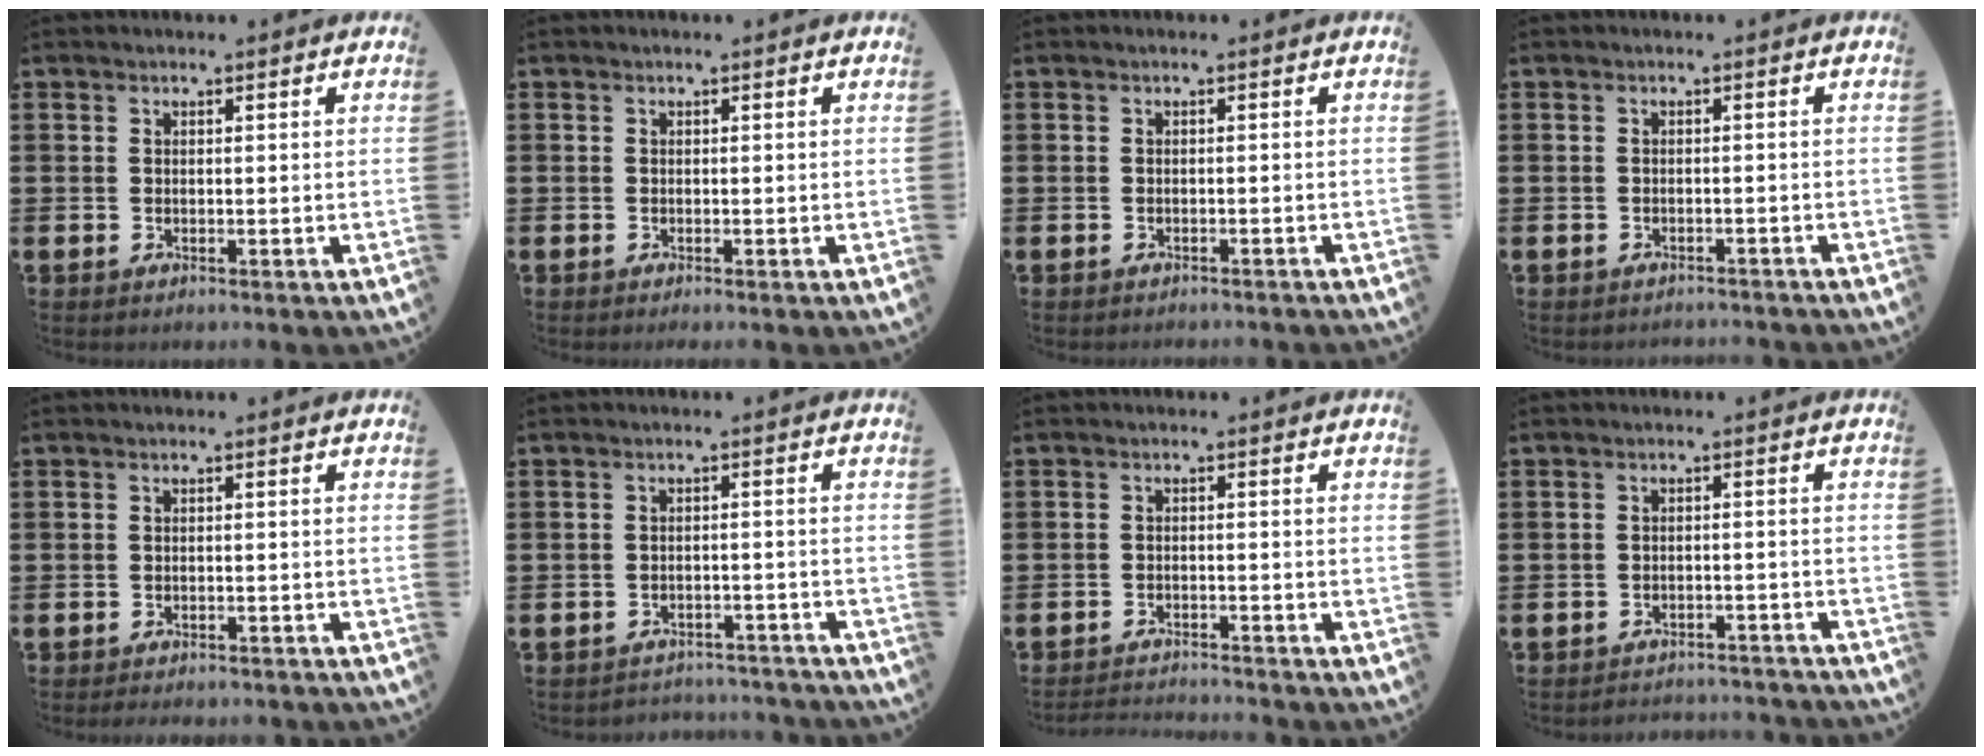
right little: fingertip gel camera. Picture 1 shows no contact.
{"total": 0.0}
{"total": 0.6, "force": [-0.6, 0.0, 0.0], "torque": [-0.001, -0.002, -0.011]}
{"total": 0.9, "force": [-0.9, 0.0, 0.0], "torque": [-0.003, 0.001, -0.020]}
{"total": 1.1, "force": [-1.1, 0.0, 0.0], "torque": [-0.004, 0.001, -0.022]}
{"total": 2.3, "force": [-2.3, 0.1, -0.2], "torque": [-0.003, 0.004, -0.050]}
{"total": 2.1, "force": [-2.1, -0.1, -0.1], "torque": [-0.003, 0.003, -0.045]}
{"total": 2.1, "force": [-2.1, 0.0, -0.1], "torque": [-0.004, 0.004, -0.046]}